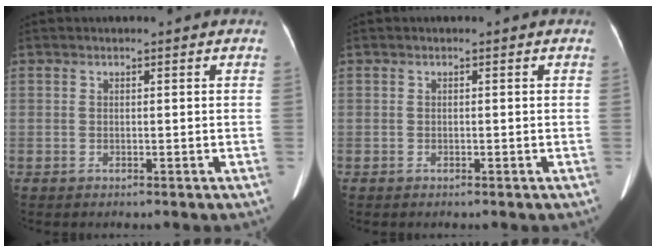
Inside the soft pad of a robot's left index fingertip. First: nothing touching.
{"total": 0.0}